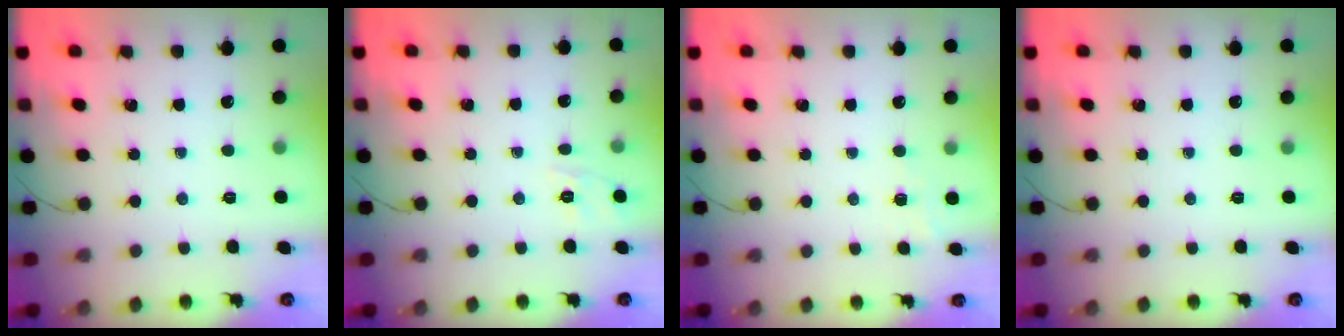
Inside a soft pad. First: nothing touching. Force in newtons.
{"total": 1.7, "press": 0.4, "slide": 1.6}
{"total": 4.3, "press": 4.2, "slide": 0.9}
{"total": 0.0}